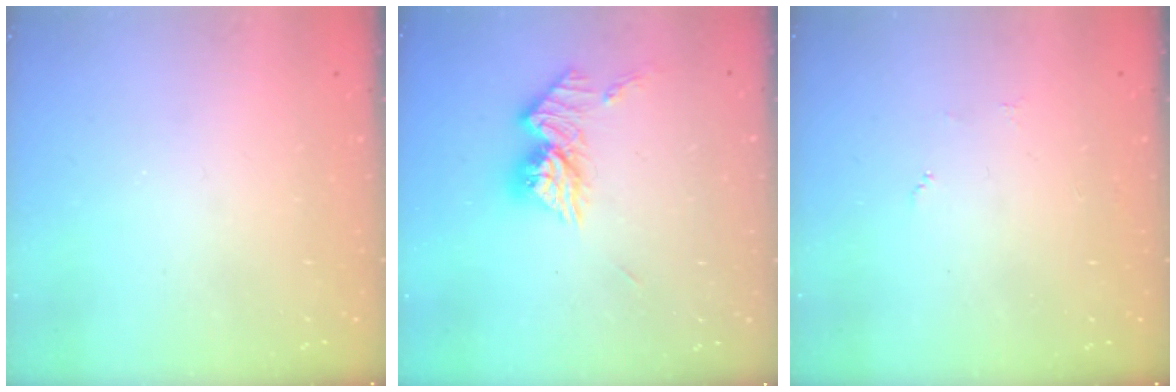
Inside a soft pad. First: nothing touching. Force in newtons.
{"total": 11.1, "press": 11.1, "slide": 0.9}
{"total": 3.4, "press": 3.4, "slide": 0.4}